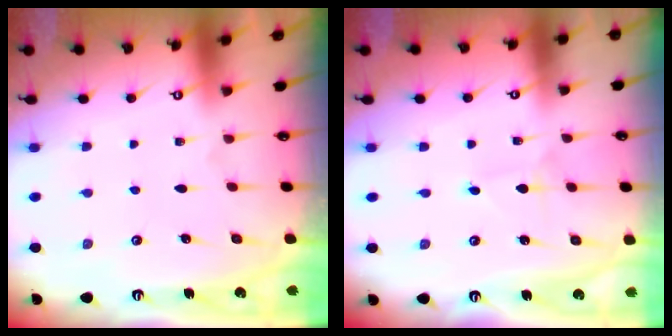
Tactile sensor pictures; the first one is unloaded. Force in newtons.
{"total": 0.7, "press": 0.7, "slide": 0.0}